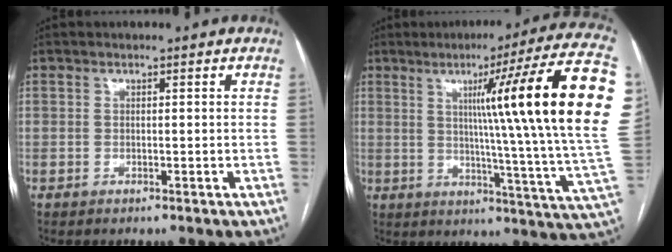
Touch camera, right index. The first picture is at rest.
{"total": 25.7, "force": [6.8, -0.9, 24.8], "torque": [-0.253, 0.019, 0.085]}